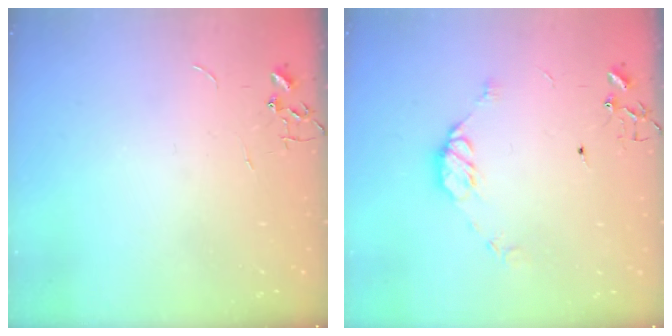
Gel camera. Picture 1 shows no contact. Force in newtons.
{"total": 8.5, "press": 8.5, "slide": 0.9}